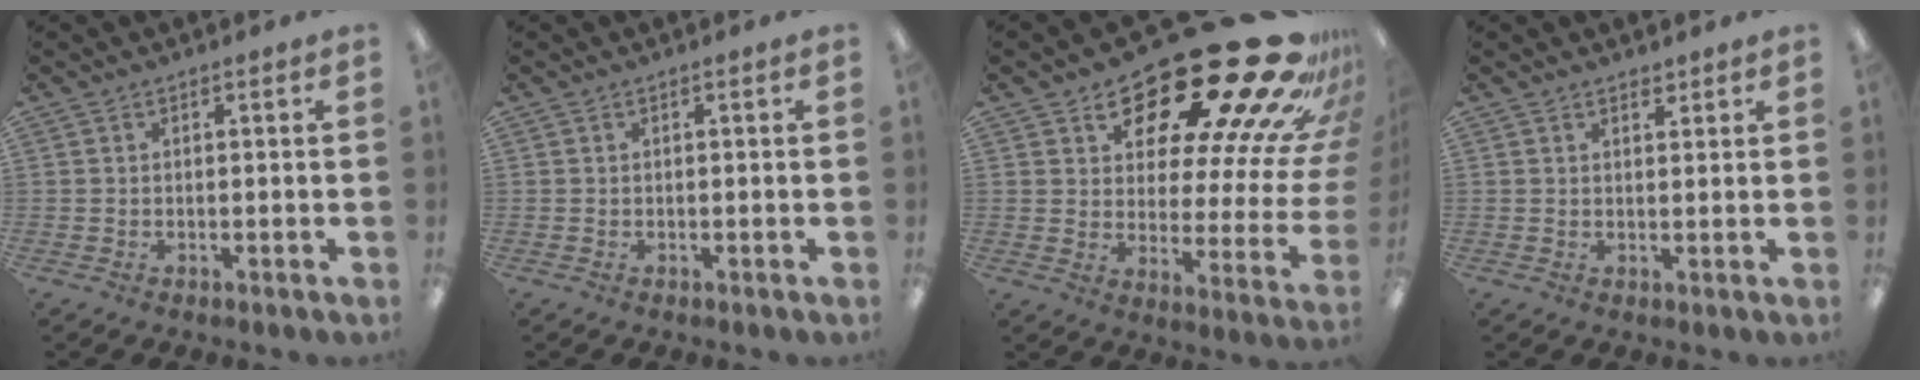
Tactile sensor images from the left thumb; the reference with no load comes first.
{"total": 0.0}
{"total": 27.8, "force": [19.5, 9.2, 17.4], "torque": [-0.221, -0.159, 0.327]}
{"total": 1.9, "force": [1.6, 0.8, 0.6], "torque": [-0.005, -0.005, 0.029]}